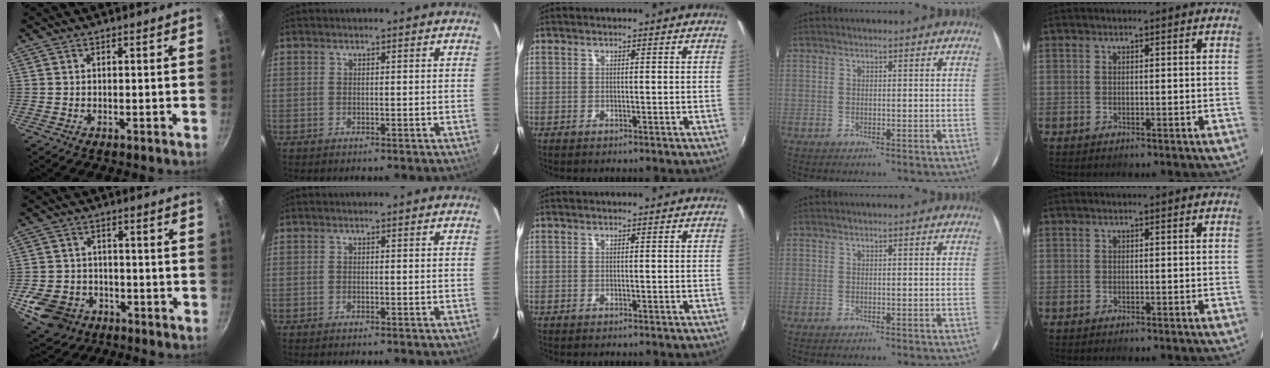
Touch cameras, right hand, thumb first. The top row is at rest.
{"thumb": {"total": 10.9, "force": [-4.6, 8.6, 4.9], "torque": [-0.079, 0.029, -0.069]}}